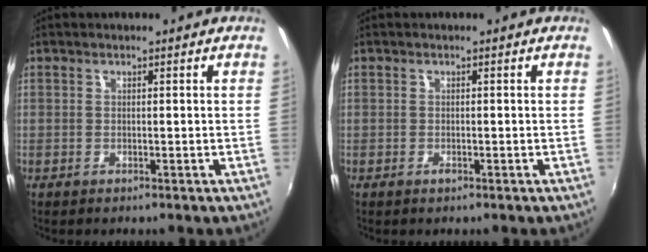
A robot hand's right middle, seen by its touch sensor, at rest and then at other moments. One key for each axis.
{"total": 0.7, "fx": -0.5, "fy": 0.4, "fz": 0.4, "tx": -0.005, "ty": -0.002, "tz": -0.009}